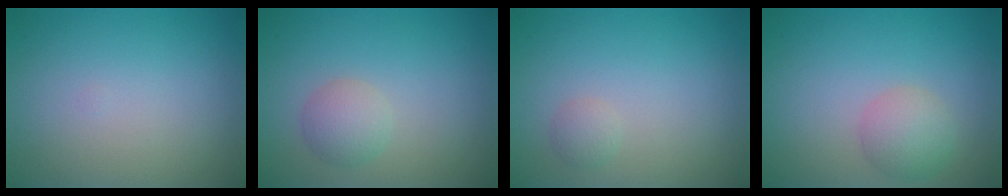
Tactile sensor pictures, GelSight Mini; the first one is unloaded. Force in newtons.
{"total": 2.1, "press": 2.1, "slide": 0.1}
{"total": 1.0, "press": 1.0, "slide": 0.1}
{"total": 2.7, "press": 2.7, "slide": 0.2}